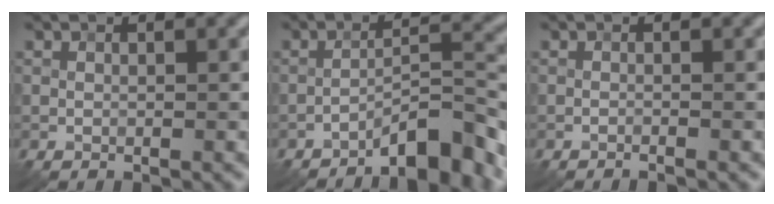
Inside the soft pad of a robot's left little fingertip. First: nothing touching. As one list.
[{"total": 6.3, "force": [-4.9, 0.8, 3.9], "torque": [-0.055, 0.018, -0.081]}, {"total": 0.6, "force": [-0.5, 0.0, 0.3], "torque": [-0.003, 0.002, -0.012]}]